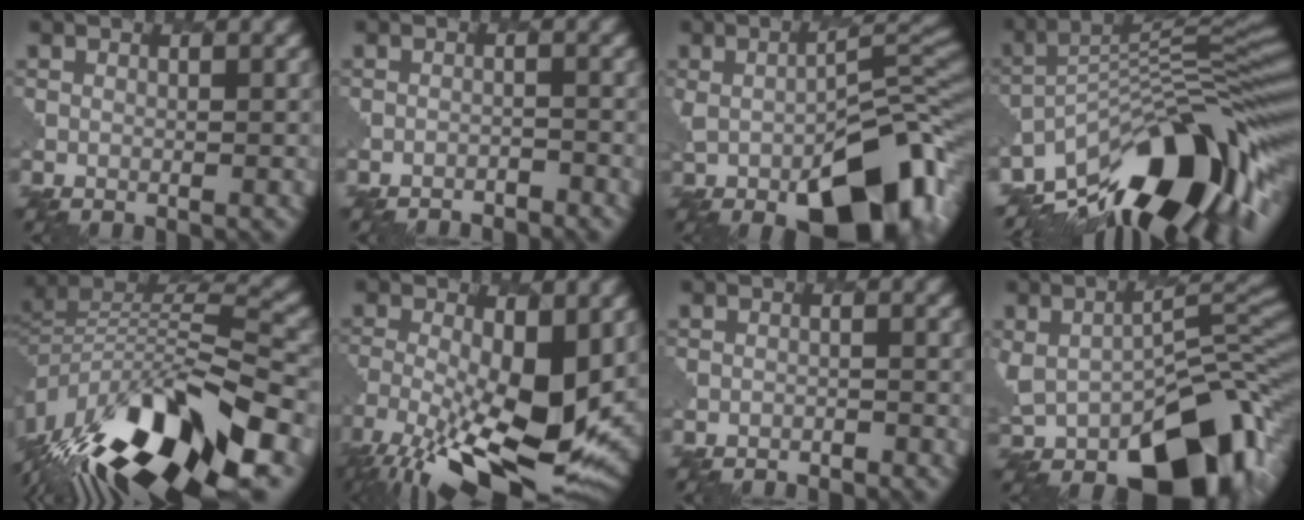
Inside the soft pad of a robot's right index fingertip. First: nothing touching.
{"total": 2.5, "force": [-2.5, 0.1, 0.1], "torque": [0.003, 0.002, -0.037]}
{"total": 12.6, "force": [-4.2, 5.7, 10.5], "torque": [-0.154, -0.022, -0.057]}
{"total": 14.7, "force": [-8.0, 4.6, 11.5], "torque": [-0.191, 0.023, -0.152]}
{"total": 15.0, "force": [-8.6, 5.7, 10.9], "torque": [-0.217, 0.014, -0.157]}
{"total": 12.8, "force": [-4.2, 4.9, 11.1], "torque": [-0.214, -0.027, -0.076]}
{"total": 1.9, "force": [-1.9, 0.1, 0.0], "torque": [0.005, 0.005, -0.028]}
{"total": 11.9, "force": [-4.6, 6.5, 8.8], "torque": [-0.134, -0.022, -0.072]}